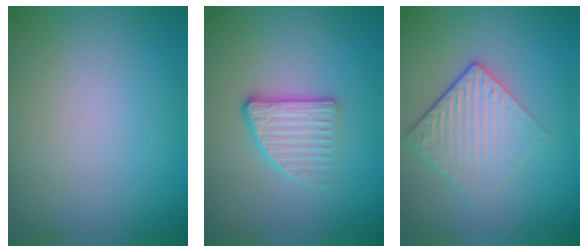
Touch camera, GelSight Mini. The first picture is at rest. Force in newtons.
{"total": 2.9, "press": 2.5, "slide": 1.4}
{"total": 4.5, "press": 3.0, "slide": 3.3}